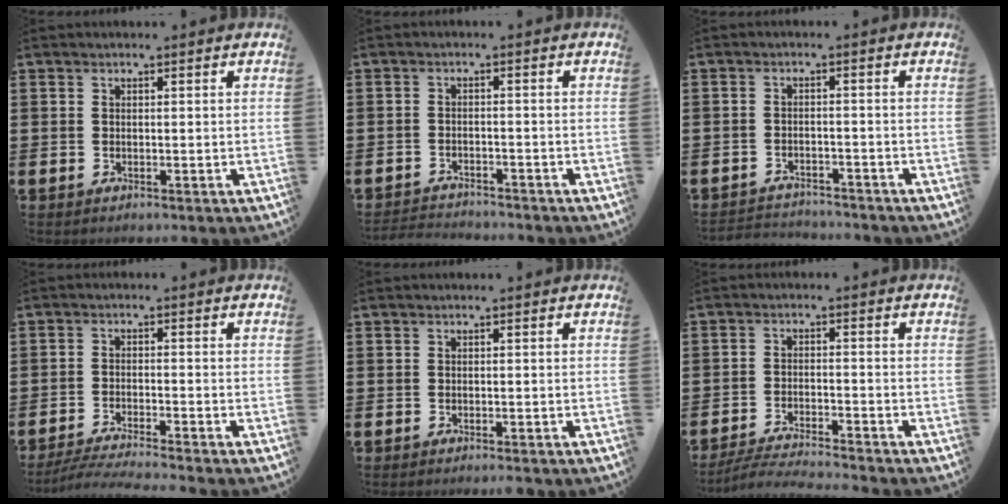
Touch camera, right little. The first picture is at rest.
{"total": 2.1, "force": [-2.1, 0.0, -0.2], "torque": [-0.002, 0.001, -0.047]}
{"total": 2.2, "force": [-2.2, 0.2, -0.3], "torque": [-0.002, 0.001, -0.050]}
{"total": 3.2, "force": [-2.8, -0.3, 1.5], "torque": [-0.021, -0.005, -0.053]}
{"total": 0.5, "force": [-0.4, 0.0, 0.2], "torque": [-0.004, -0.003, -0.009]}
{"total": 3.4, "force": [-3.3, -0.3, 0.8], "torque": [-0.012, -0.002, -0.067]}